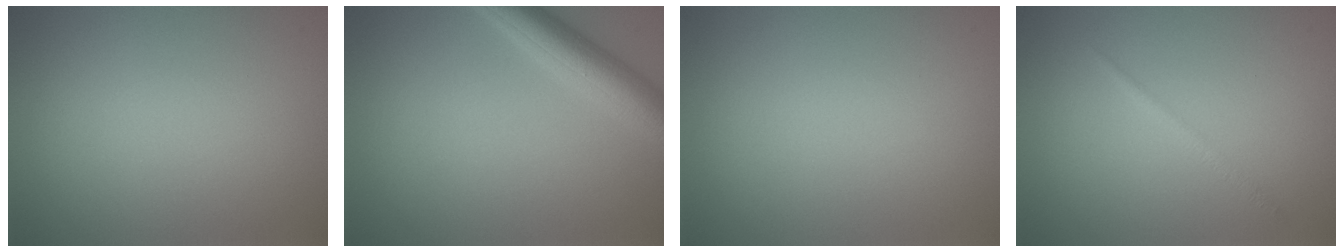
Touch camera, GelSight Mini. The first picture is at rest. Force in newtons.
{"total": 4.5, "press": 4.4, "slide": 0.2}
{"total": 0.0}
{"total": 0.8, "press": 0.8, "slide": 0.1}